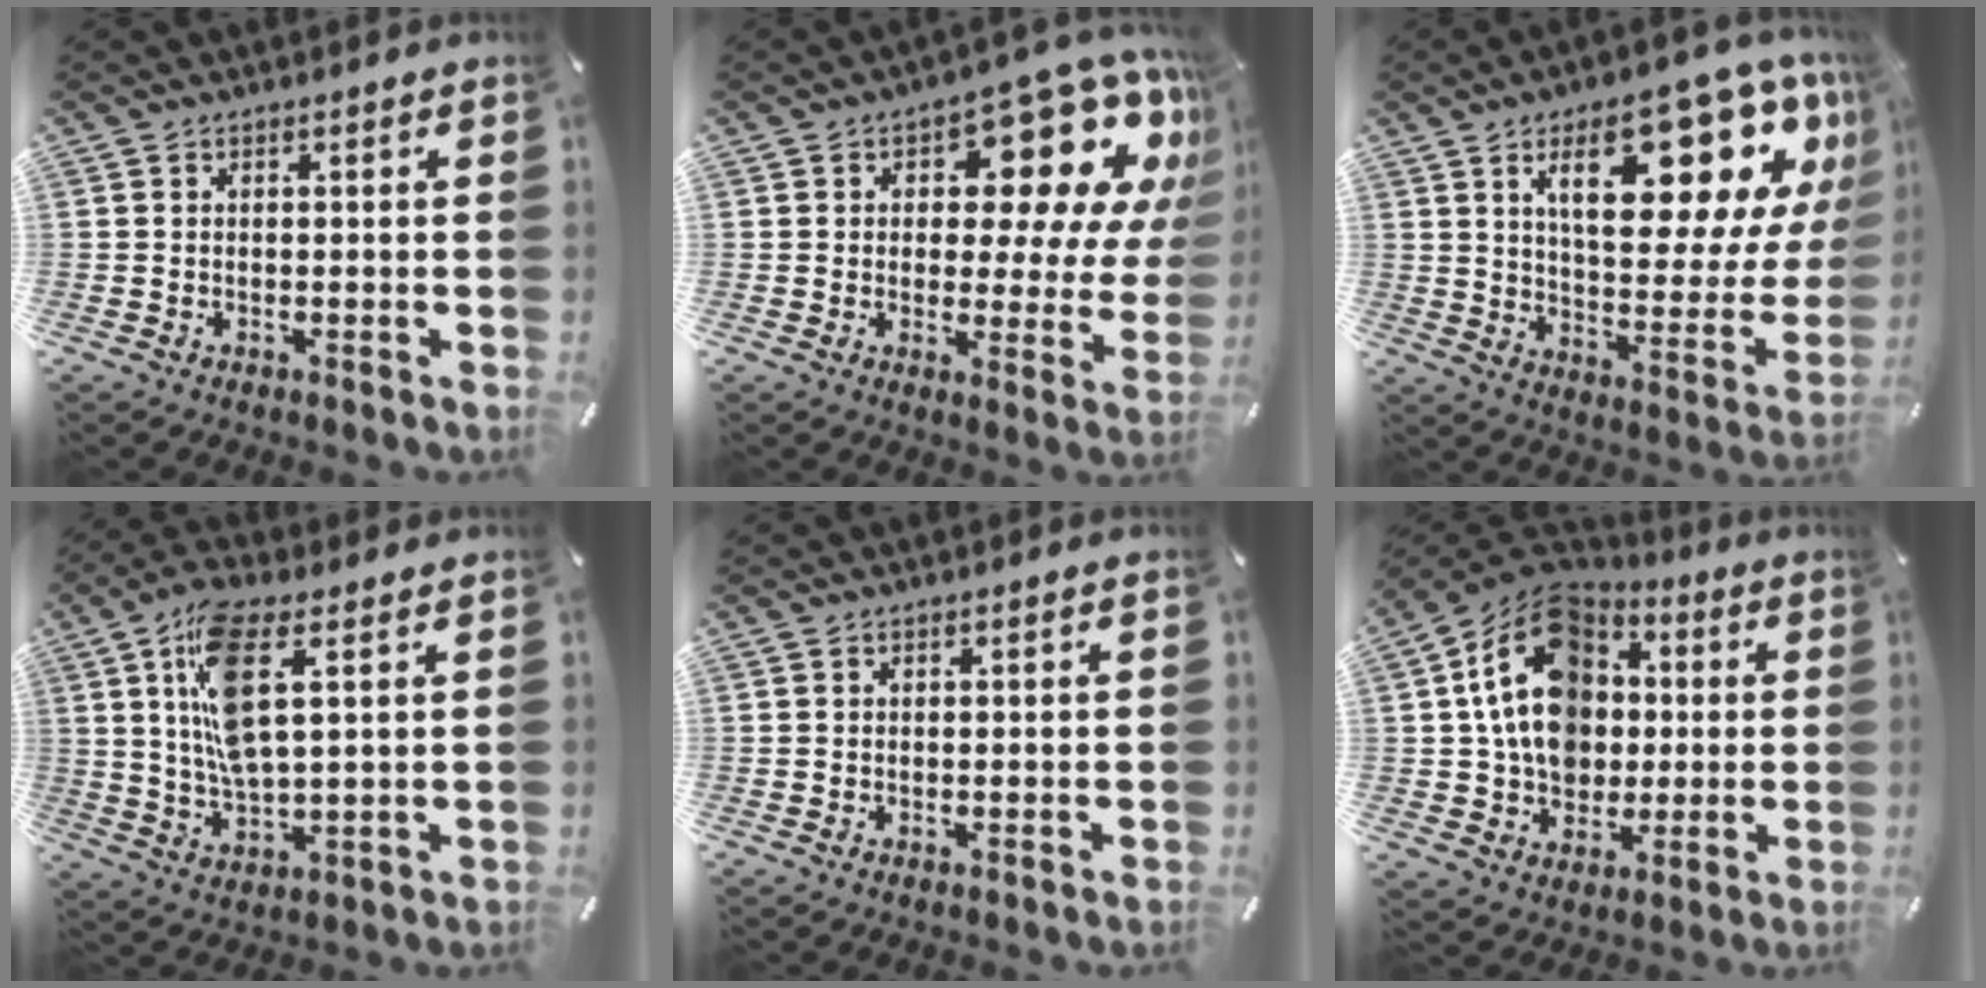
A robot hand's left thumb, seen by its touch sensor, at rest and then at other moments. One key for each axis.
{"total": 16.7, "fx": 9.1, "fy": 8.3, "fz": 11.4, "tx": -0.137, "ty": -0.073, "tz": 0.147}
{"total": 23.4, "fx": 13.2, "fy": 9.3, "fz": 17.0, "tx": -0.225, "ty": -0.091, "tz": 0.209}
{"total": 13.1, "fx": 4.0, "fy": 5.0, "fz": 11.4, "tx": -0.238, "ty": -0.006, "tz": 0.068}
{"total": 0.0}
{"total": 18.1, "fx": 1.6, "fy": 15.0, "fz": 10.0, "tx": -0.173, "ty": 0.002, "tz": 0.029}